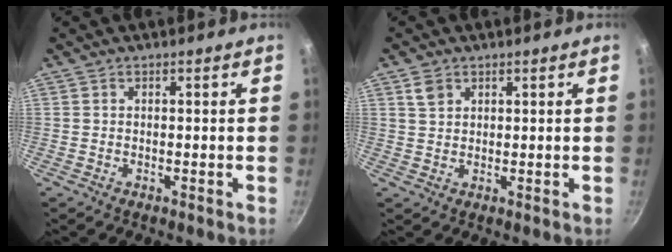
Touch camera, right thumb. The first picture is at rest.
{"total": 2.8, "force": [1.5, 2.0, 1.4], "torque": [-0.016, -0.001, 0.029]}